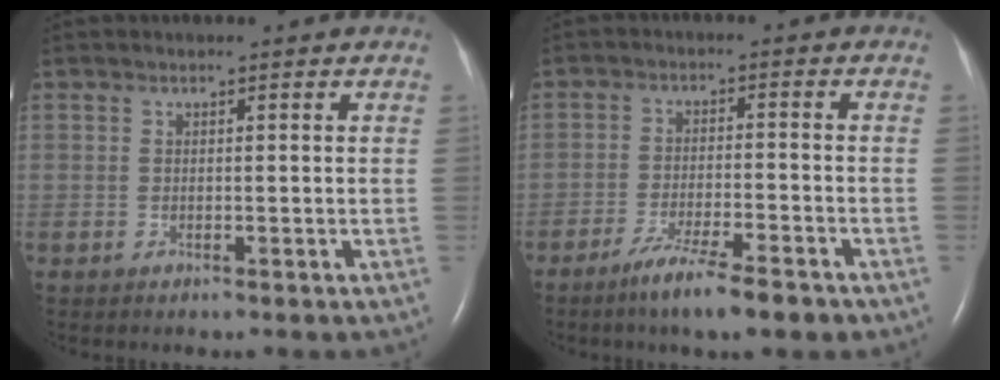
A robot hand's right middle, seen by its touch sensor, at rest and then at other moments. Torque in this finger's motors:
{"motor_torque": [0.27, -0.24, 0.14, 0.03]}